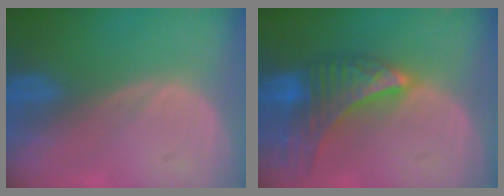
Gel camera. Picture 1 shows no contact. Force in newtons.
{"total": 9.3, "press": 8.3, "slide": 4.2}